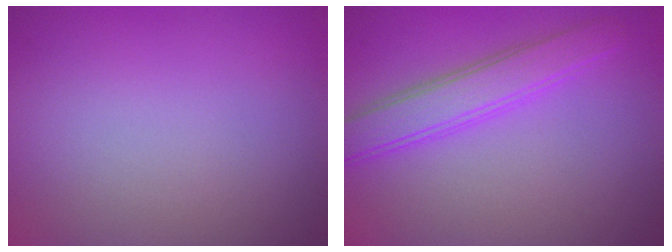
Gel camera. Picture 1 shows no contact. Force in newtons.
{"total": 3.7, "press": 3.7, "slide": 0.0}